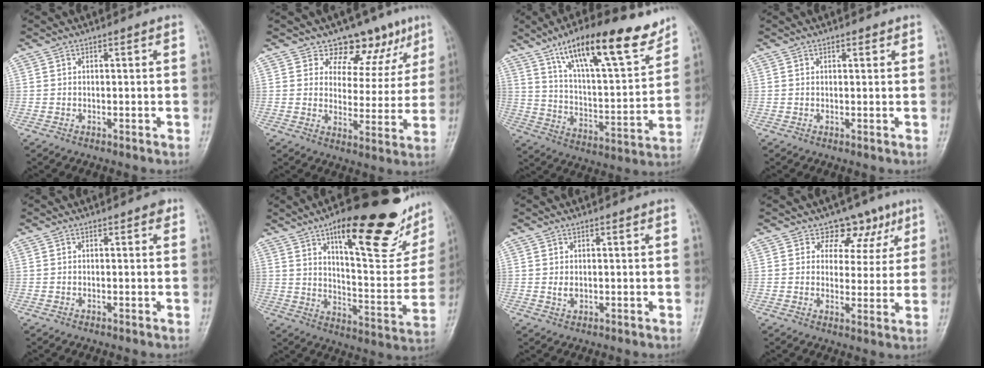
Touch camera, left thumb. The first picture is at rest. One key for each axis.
{"total": 11.1, "fx": 7.9, "fy": 6.8, "fz": 3.8, "tx": 0.000, "ty": -0.041, "tz": 0.099}
{"total": 21.6, "fx": 14.2, "fy": 6.2, "fz": 15.1, "tx": -0.210, "ty": -0.054, "tz": 0.236}
{"total": 1.0, "fx": 0.7, "fy": 0.4, "fz": 0.6, "tx": -0.006, "ty": -0.003, "tz": 0.008}
{"total": 1.1, "fx": 0.6, "fy": 0.6, "fz": 0.7, "tx": -0.003, "ty": 0.000, "tz": 0.002}
{"total": 27.3, "fx": 15.7, "fy": 8.5, "fz": 20.7, "tx": -0.244, "ty": -0.054, "tz": 0.234}
{"total": 1.9, "fx": 0.5, "fy": 1.1, "fz": 1.5, "tx": -0.022, "ty": -0.005, "tz": 0.013}
{"total": 8.1, "fx": 5.2, "fy": 5.9, "fz": 2.1, "tx": 0.022, "ty": -0.019, "tz": 0.062}